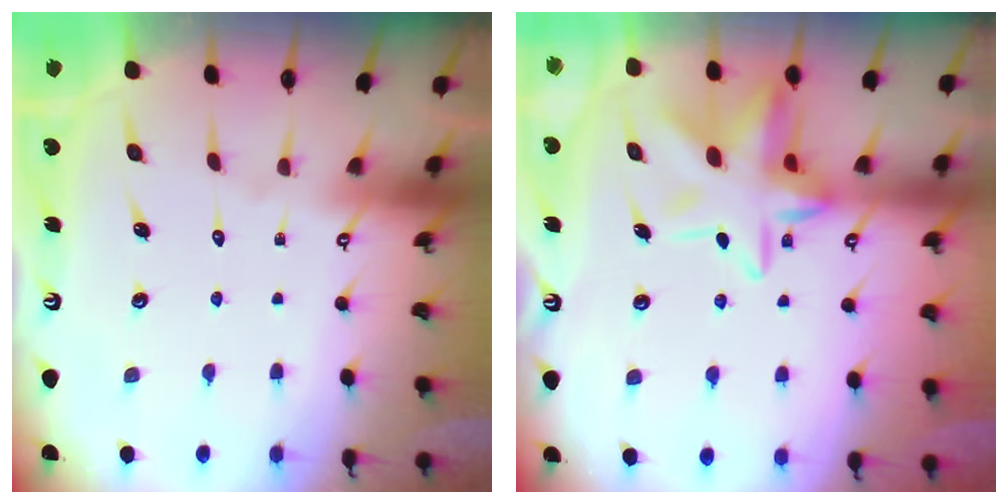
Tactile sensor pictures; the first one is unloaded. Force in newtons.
{"total": 14.5, "press": 14.5, "slide": 0.9}